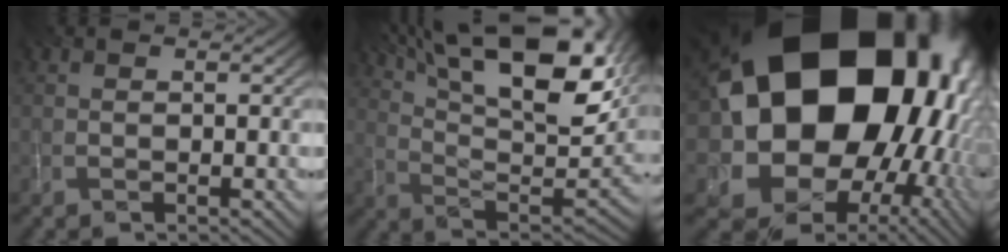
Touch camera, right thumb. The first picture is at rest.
{"total": 20.7, "force": [11.8, 7.6, 15.2], "torque": [-0.274, 0.036, 0.184]}
{"total": 23.6, "force": [3.8, 18.7, 14.0], "torque": [-0.303, -0.046, 0.096]}